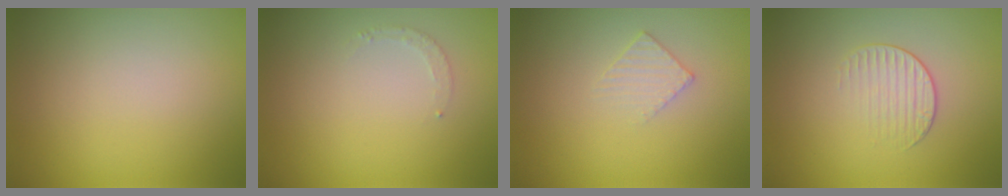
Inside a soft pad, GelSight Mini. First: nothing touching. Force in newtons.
{"total": 0.9, "press": 0.9, "slide": 0.2}
{"total": 1.4, "press": 1.4, "slide": 0.2}
{"total": 1.7, "press": 1.0, "slide": 1.4}